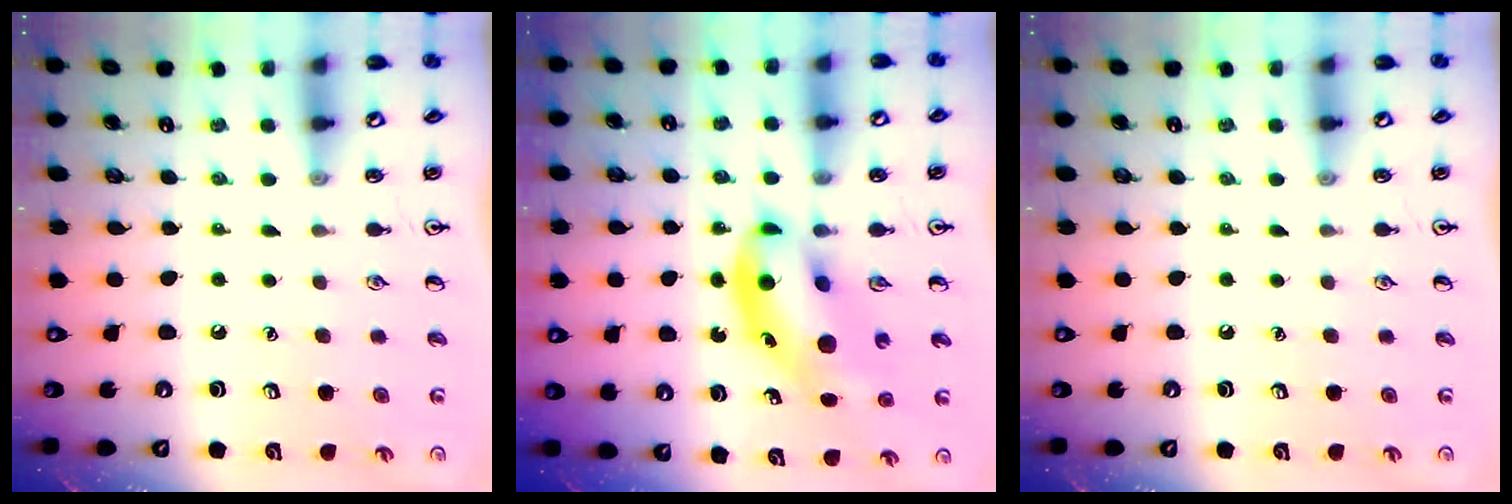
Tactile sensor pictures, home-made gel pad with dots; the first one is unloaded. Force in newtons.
{"total": 12.6, "press": 12.2, "slide": 3.4}
{"total": 0.0}